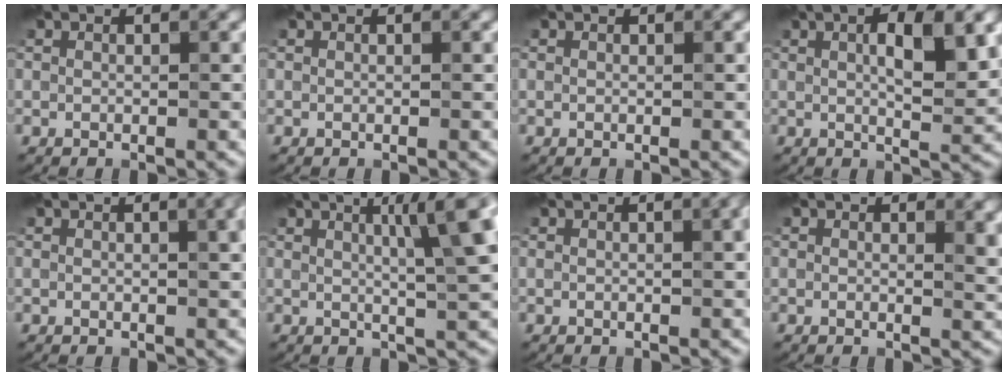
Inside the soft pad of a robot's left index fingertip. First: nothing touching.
{"total": 0.0}
{"total": 0.0}
{"total": 5.2, "force": [1.5, 1.5, 4.8], "torque": [-0.074, 0.003, 0.024]}
{"total": 3.6, "force": [1.2, 1.4, 3.1], "torque": [-0.021, 0.011, 0.013]}
{"total": 7.6, "force": [2.6, 1.3, 7.0], "torque": [-0.077, 0.014, 0.039]}
{"total": 2.2, "force": [0.7, 0.7, 2.0], "torque": [-0.014, 0.009, 0.006]}
{"total": 2.0, "force": [0.8, 0.6, 1.7], "torque": [-0.016, -0.003, 0.013]}